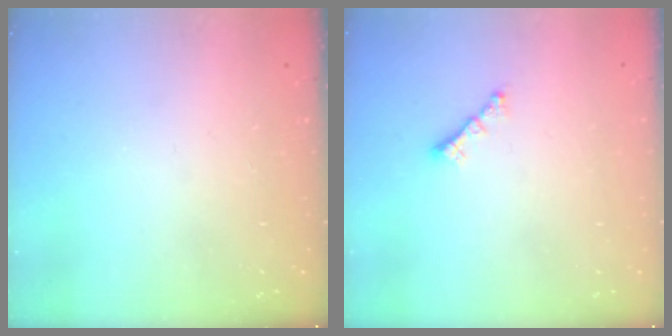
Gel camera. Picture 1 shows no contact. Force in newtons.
{"total": 1.8, "press": 1.7, "slide": 0.5}